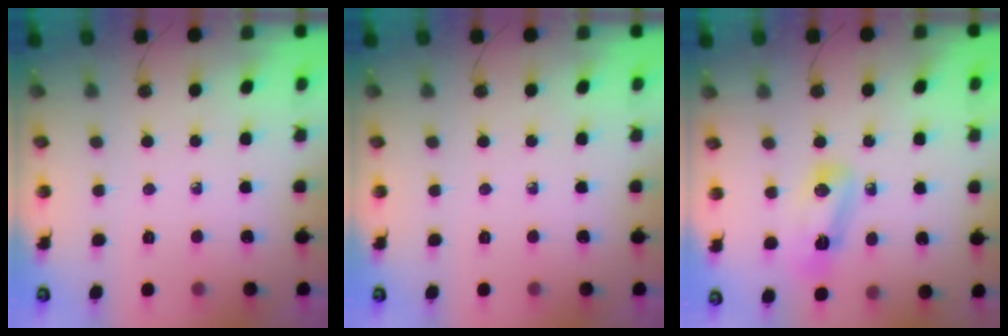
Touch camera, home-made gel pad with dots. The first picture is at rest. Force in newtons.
{"total": 0.0}
{"total": 6.9, "press": 6.9, "slide": 0.8}